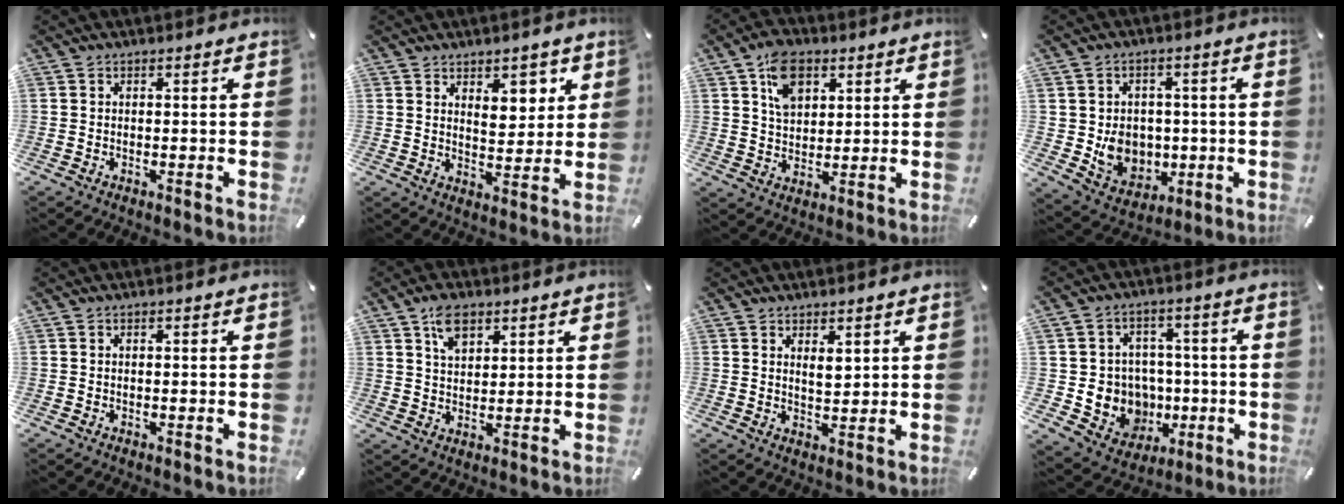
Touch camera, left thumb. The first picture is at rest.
{"total": 6.9, "force": [4.2, 4.3, 3.3], "torque": [-0.027, -0.025, 0.066]}
{"total": 9.2, "force": [4.5, 6.3, 5.0], "torque": [-0.091, 0.004, 0.084]}
{"total": 8.6, "force": [0.4, 8.2, 2.7], "torque": [-0.050, -0.011, 0.017]}
{"total": 0.0}
{"total": 6.5, "force": [3.8, 3.9, 3.4], "torque": [-0.062, -0.002, 0.070]}
{"total": 3.5, "force": [2.2, 1.8, 2.1], "torque": [-0.022, -0.012, 0.035]}
{"total": 10.8, "force": [-0.6, 10.6, 2.2], "torque": [-0.031, 0.001, 0.009]}